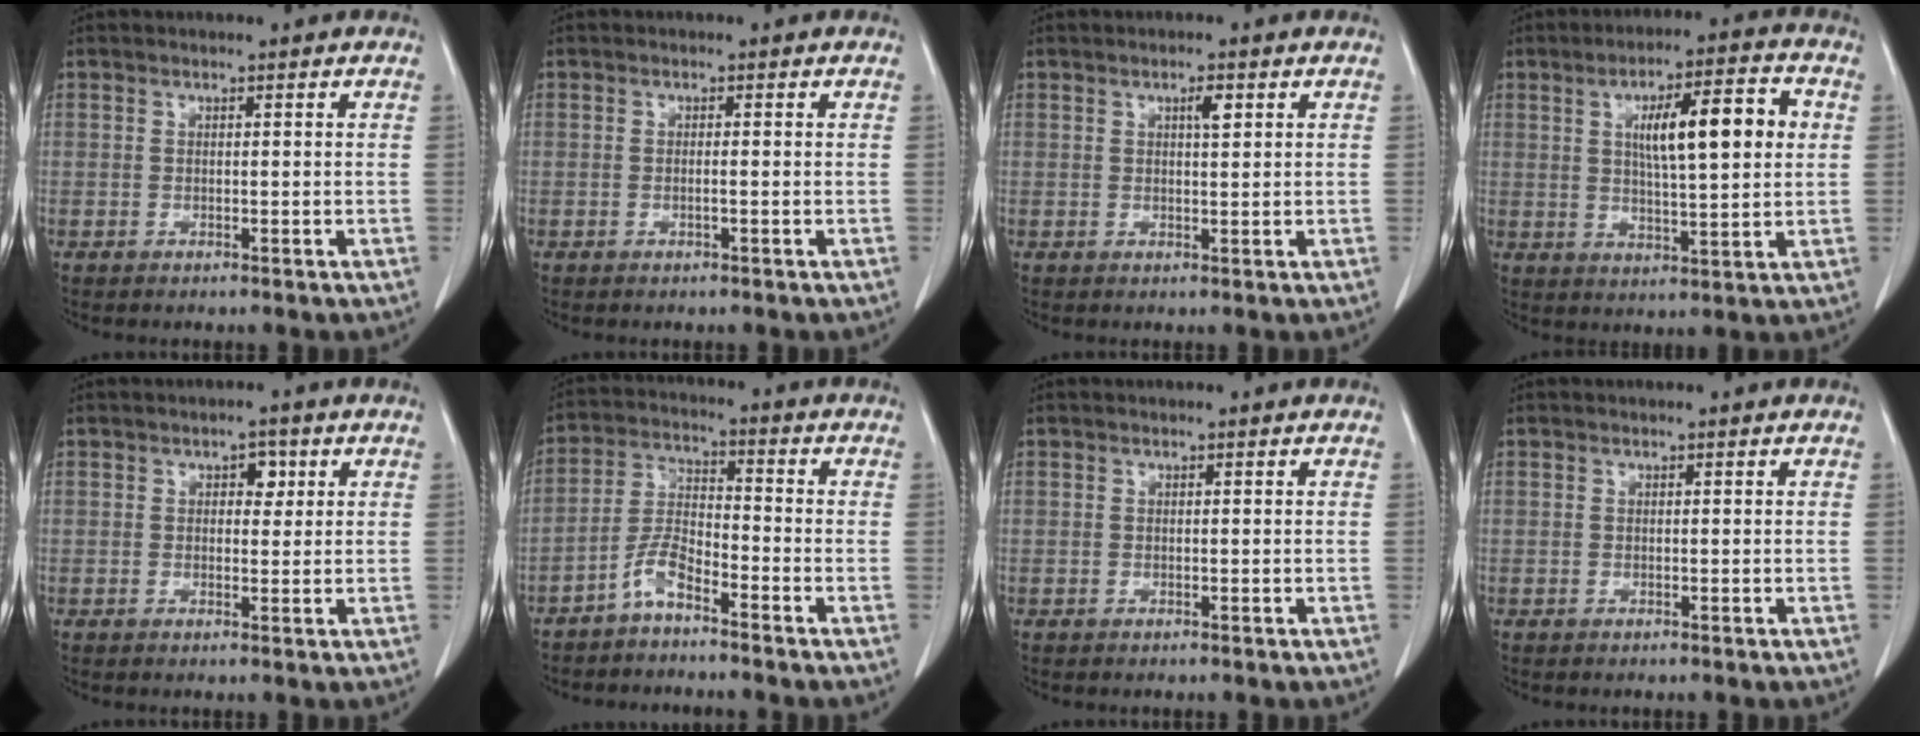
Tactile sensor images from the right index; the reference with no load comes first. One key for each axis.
{"total": 0.7, "fx": -0.2, "fy": -0.1, "fz": 0.7, "tx": -0.014, "ty": 0.000, "tz": -0.003}
{"total": 2.0, "fx": 0.9, "fy": 0.4, "fz": 1.7, "tx": -0.031, "ty": -0.002, "tz": 0.014}
{"total": 11.9, "fx": 2.7, "fy": 2.1, "fz": 11.4, "tx": -0.178, "ty": 0.016, "tz": 0.043}
{"total": 2.4, "fx": 0.9, "fy": 1.5, "fz": 1.6, "tx": -0.018, "ty": 0.005, "tz": 0.011}
{"total": 5.2, "fx": -3.9, "fy": 1.1, "fz": 3.2, "tx": -0.077, "ty": 0.002, "tz": -0.081}
{"total": 0.0}
{"total": 0.0}